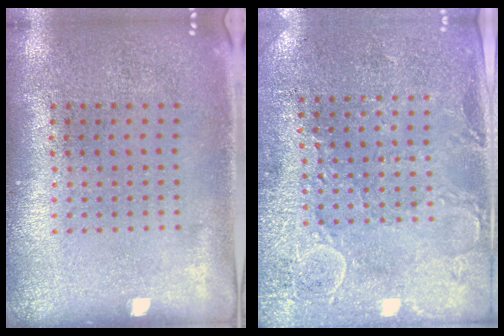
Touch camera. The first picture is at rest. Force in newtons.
{"total": 2.7, "press": 2.6, "slide": 0.7}